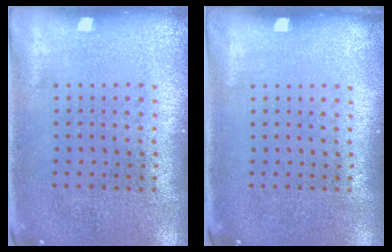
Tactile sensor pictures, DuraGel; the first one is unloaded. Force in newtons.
{"total": 0.0}